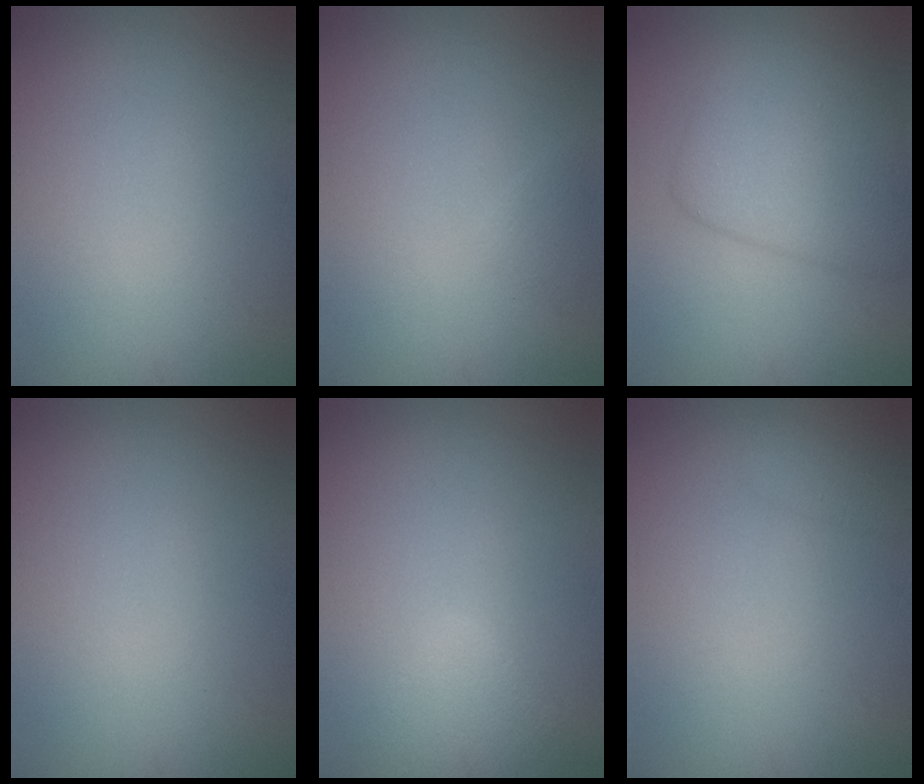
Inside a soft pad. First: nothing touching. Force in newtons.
{"total": 0.7, "press": 0.7, "slide": 0.0}
{"total": 6.1, "press": 6.0, "slide": 0.4}
{"total": 0.0}
{"total": 2.3, "press": 2.3, "slide": 0.1}
{"total": 2.0, "press": 2.0, "slide": 0.1}